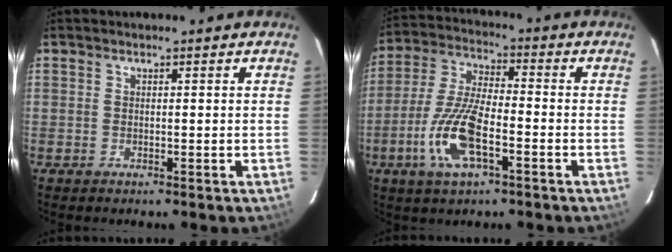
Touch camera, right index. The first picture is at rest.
{"total": 13.0, "force": [-5.1, 4.4, 11.2], "torque": [-0.241, -0.006, -0.100]}